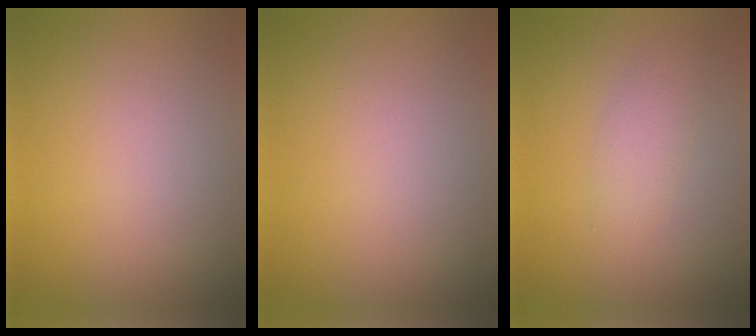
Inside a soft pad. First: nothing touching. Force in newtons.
{"total": 0.0}
{"total": 1.8, "press": 1.8, "slide": 0.0}